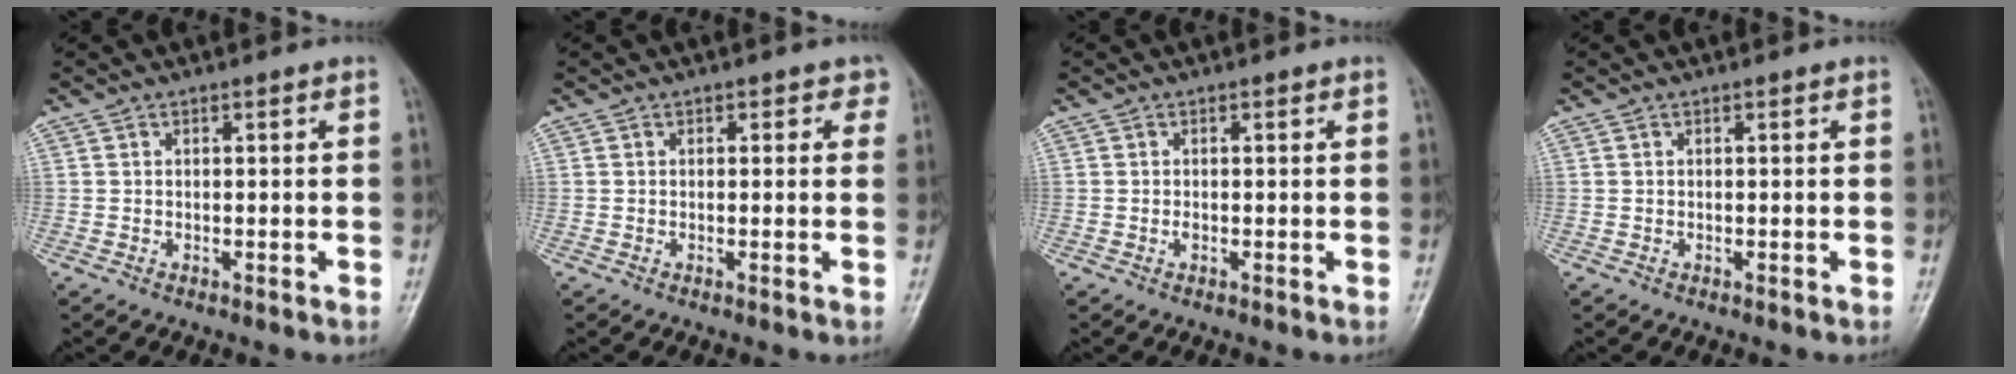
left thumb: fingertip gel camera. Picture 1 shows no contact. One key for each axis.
{"total": 2.0, "fx": 0.9, "fy": 1.5, "fz": 1.0, "tx": 0.020, "ty": 0.001, "tz": 0.002}
{"total": 0.6, "fx": 0.0, "fy": 0.4, "fz": 0.4, "tx": -0.005, "ty": 0.000, "tz": -0.002}
{"total": 0.0}